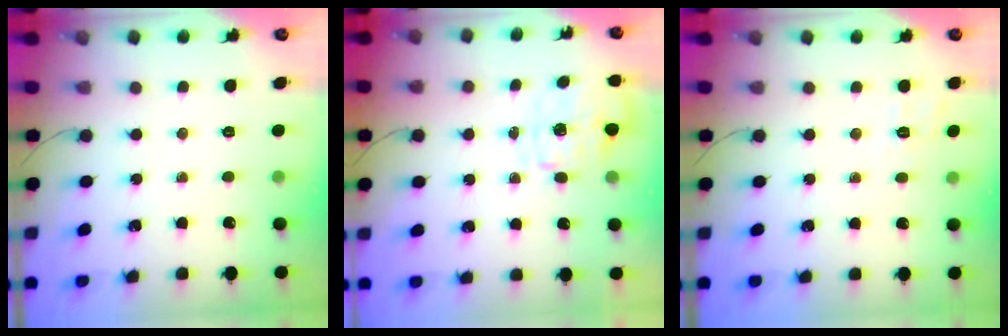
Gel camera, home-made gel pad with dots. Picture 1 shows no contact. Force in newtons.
{"total": 1.5, "press": 1.5, "slide": 0.5}
{"total": 1.9, "press": 0.7, "slide": 1.7}